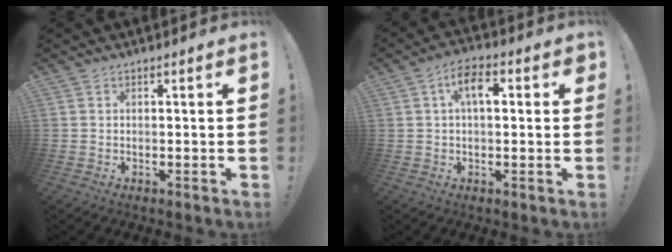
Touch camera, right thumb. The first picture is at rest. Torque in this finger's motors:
{"motor_torque": [1.02, 1.36, 0.62, 0.80, 0.04]}